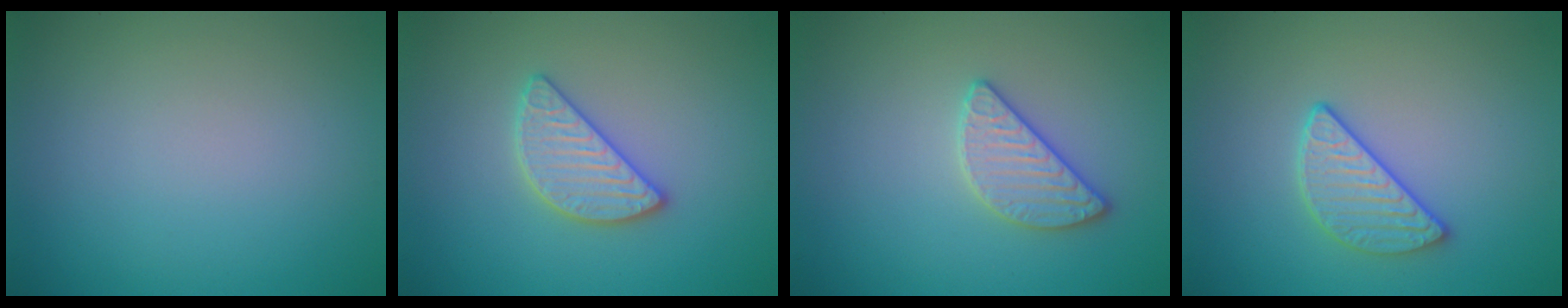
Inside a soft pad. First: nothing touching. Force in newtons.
{"total": 2.9, "press": 2.9, "slide": 0.3}
{"total": 2.6, "press": 2.6, "slide": 0.4}
{"total": 2.9, "press": 2.6, "slide": 1.3}